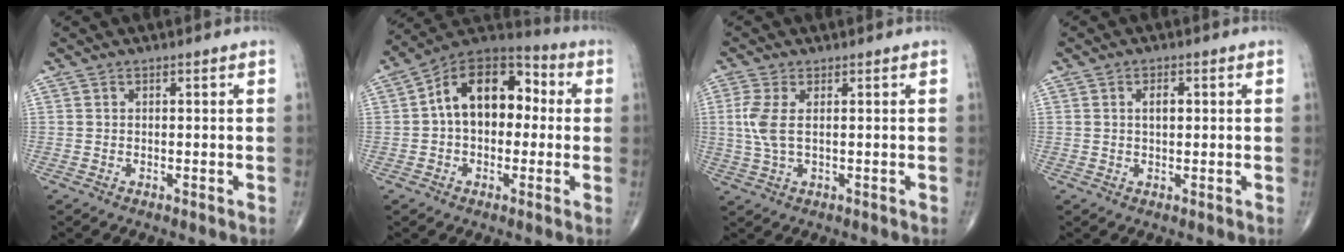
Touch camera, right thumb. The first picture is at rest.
{"total": 15.6, "force": [1.3, 10.1, 11.8], "torque": [-0.148, 0.045, 0.008]}
{"total": 5.0, "force": [0.7, 2.0, 4.5], "torque": [-0.125, 0.002, 0.016]}
{"total": 2.5, "force": [0.4, 1.4, 2.0], "torque": [-0.029, 0.002, 0.007]}